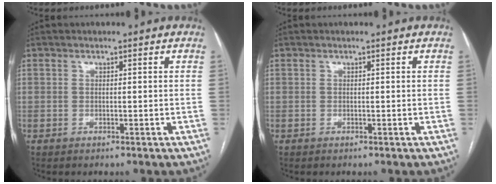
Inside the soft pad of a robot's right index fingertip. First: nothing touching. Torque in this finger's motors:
{"motor_torque": [0.00, 0.00, 0.01, 0.00]}